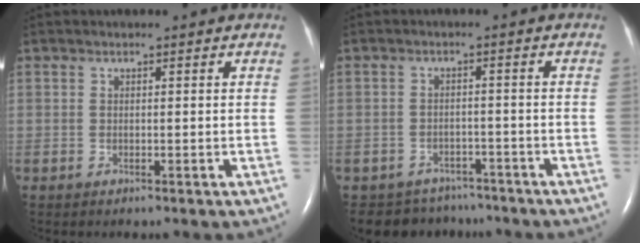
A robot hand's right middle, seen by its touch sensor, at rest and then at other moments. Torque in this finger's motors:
{"motor_torque": [0.18, -0.17, 0.01, 0.00]}